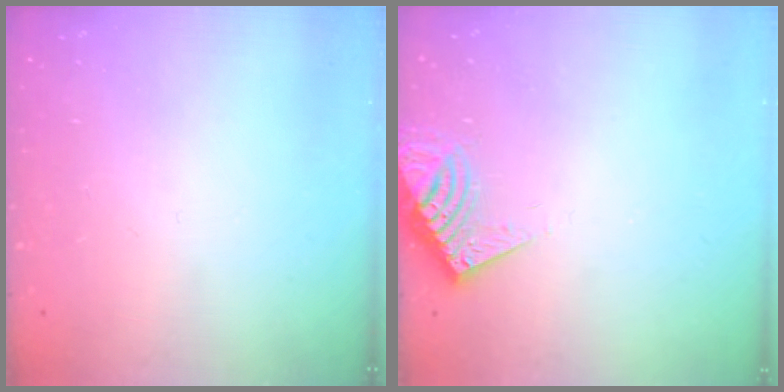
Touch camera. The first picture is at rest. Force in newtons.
{"total": 8.5, "press": 8.5, "slide": 0.7}